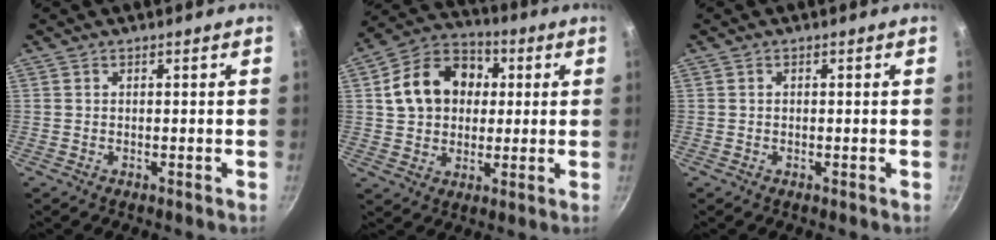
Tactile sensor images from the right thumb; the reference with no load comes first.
{"total": 14.9, "force": [2.7, 11.7, 8.7], "torque": [-0.124, 0.025, 0.034]}
{"total": 0.0}